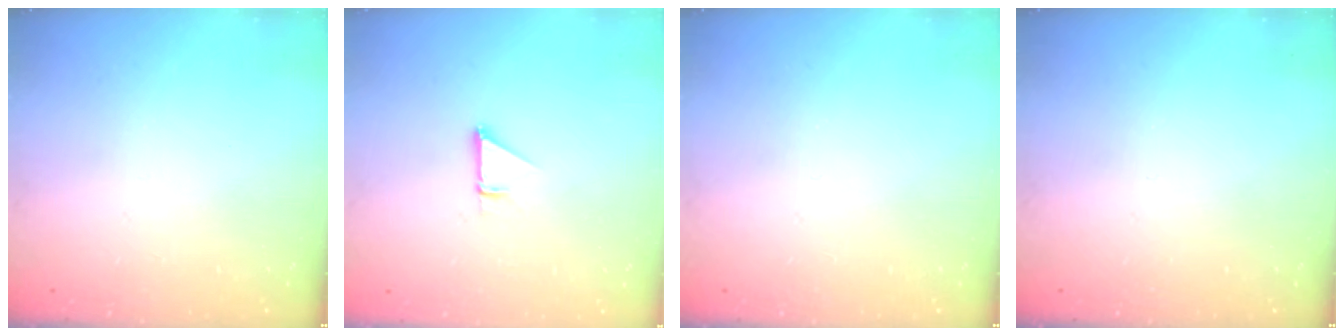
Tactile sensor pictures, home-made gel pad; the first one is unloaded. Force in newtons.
{"total": 0.9, "press": 0.9, "slide": 0.1}
{"total": 0.0}
{"total": 0.0}